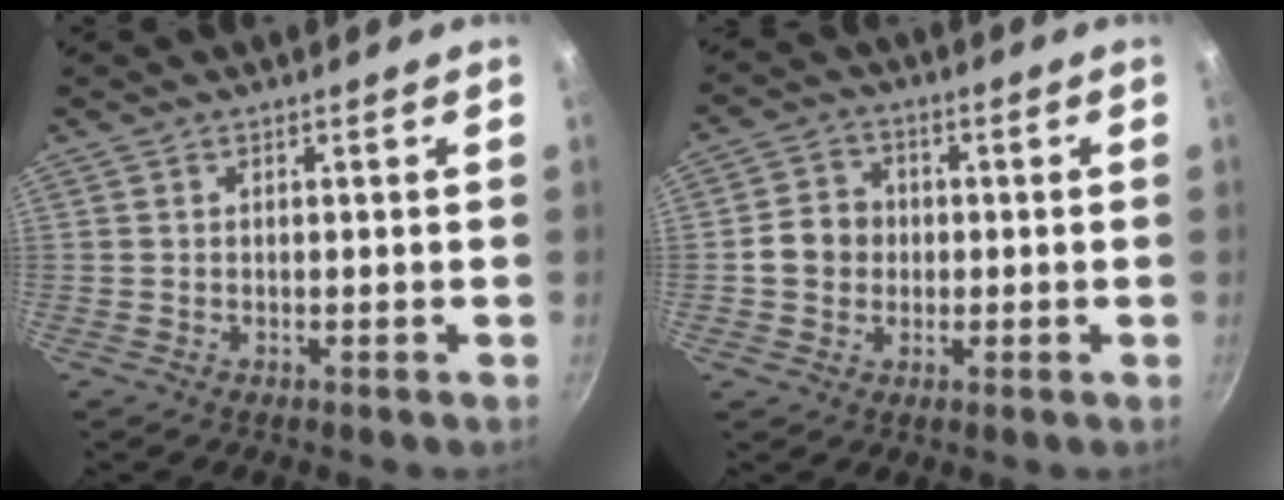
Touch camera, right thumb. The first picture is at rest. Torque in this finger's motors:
{"motor_torque": [0.35, 1.41, 0.59, -0.72, 0.17]}